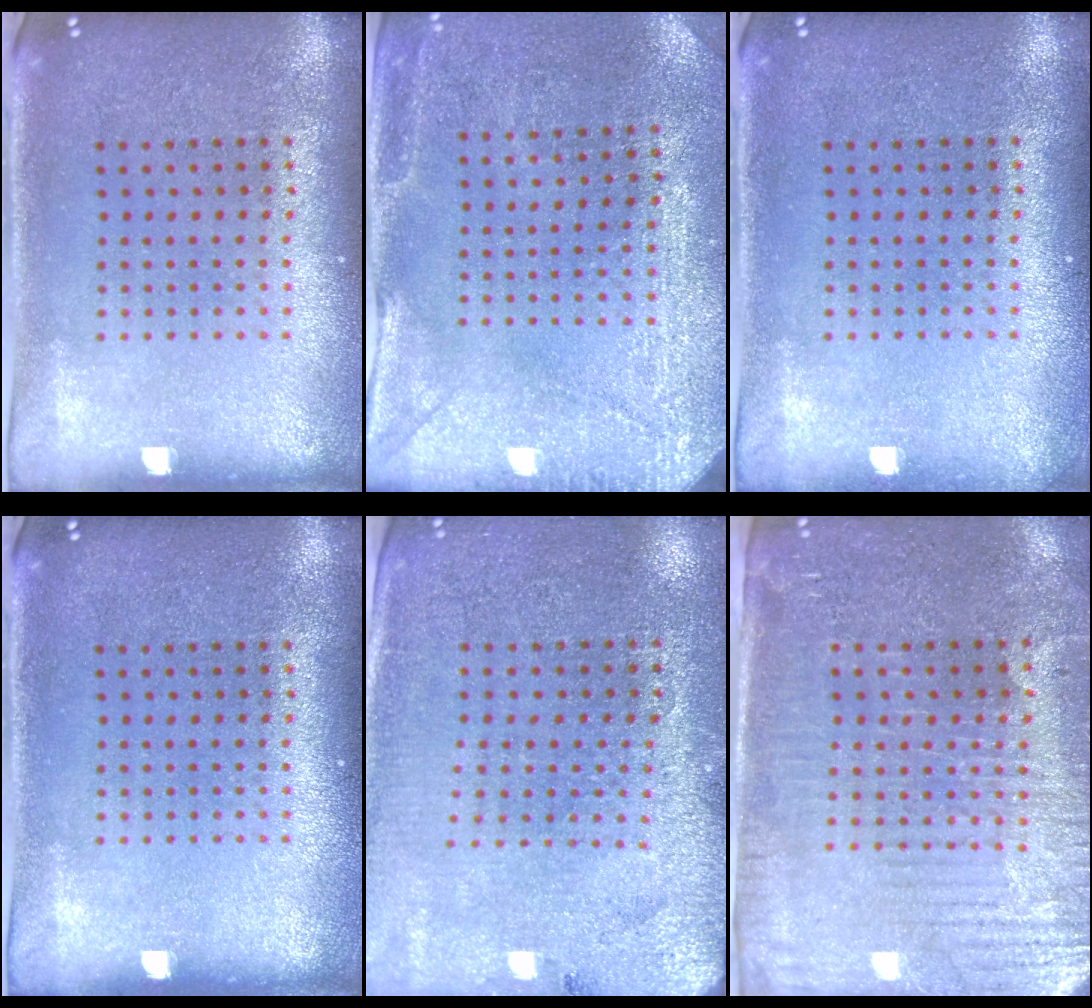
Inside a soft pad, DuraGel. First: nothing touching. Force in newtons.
{"total": 2.9, "press": 2.7, "slide": 1.0}
{"total": 0.5, "press": 0.5, "slide": 0.1}
{"total": 0.0}
{"total": 2.8, "press": 2.8, "slide": 0.5}
{"total": 3.7, "press": 3.5, "slide": 1.4}